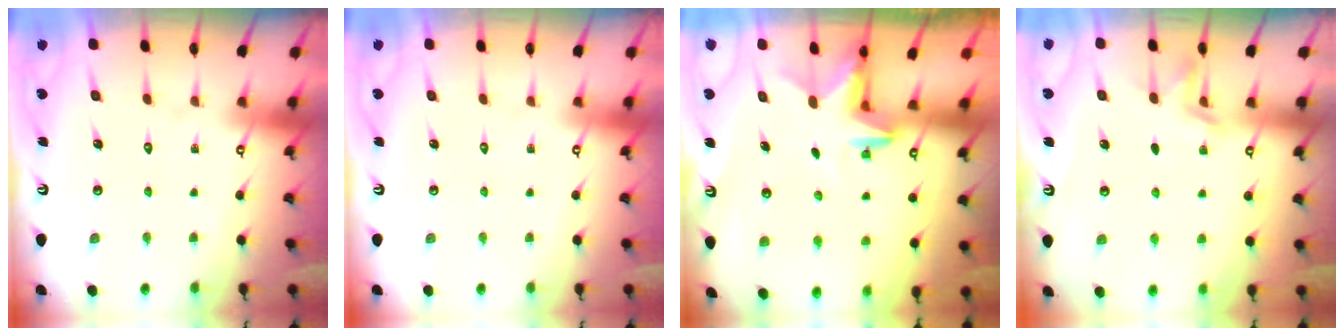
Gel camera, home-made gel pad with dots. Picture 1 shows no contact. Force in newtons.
{"total": 0.0}
{"total": 2.5, "press": 2.5, "slide": 0.4}
{"total": 1.6, "press": 1.5, "slide": 0.6}